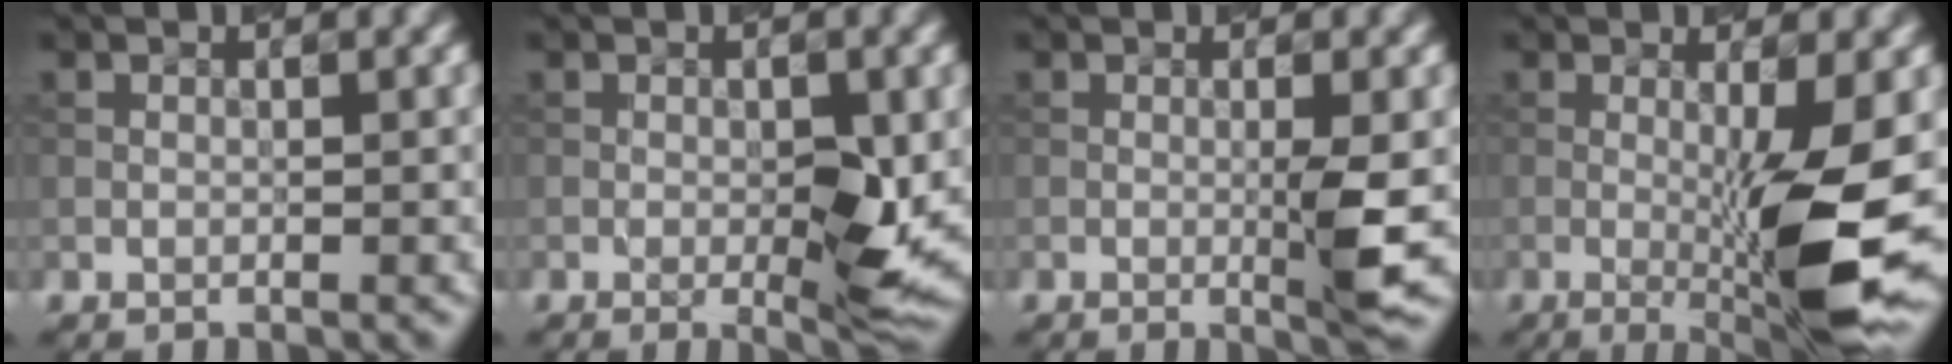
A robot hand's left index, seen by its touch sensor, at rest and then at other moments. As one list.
[{"total": 4.1, "force": [-0.6, 0.6, 4.0], "torque": [-0.067, -0.007, 0.000]}, {"total": 3.2, "force": [-0.4, 0.3, 3.2], "torque": [-0.051, -0.006, -0.002]}, {"total": 8.7, "force": [-1.2, 1.4, 8.5], "torque": [-0.128, -0.019, -0.008]}]